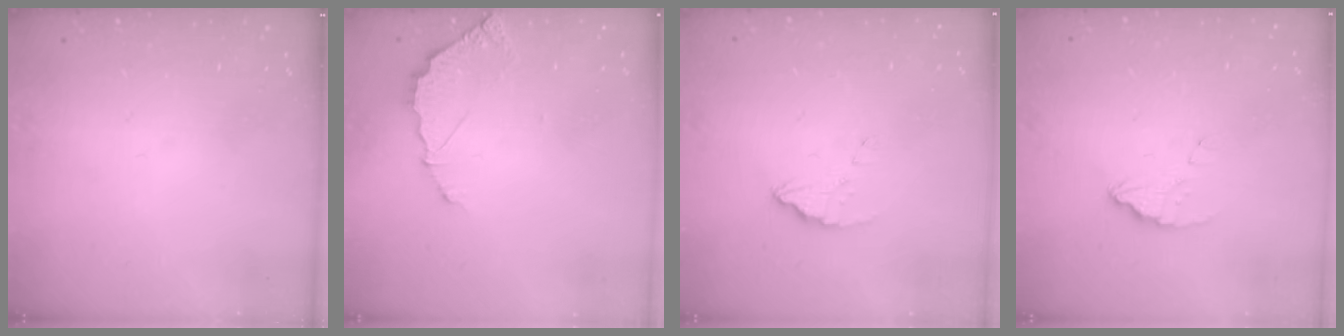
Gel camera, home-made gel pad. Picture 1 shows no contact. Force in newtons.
{"total": 6.9, "press": 6.9, "slide": 0.4}
{"total": 2.8, "press": 2.8, "slide": 0.1}
{"total": 2.7, "press": 2.7, "slide": 0.1}